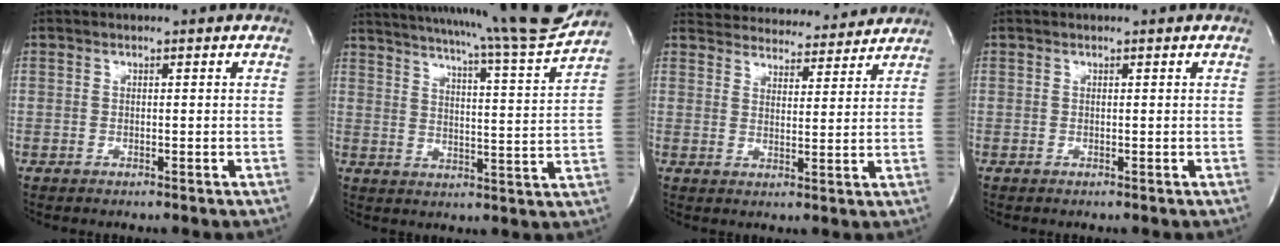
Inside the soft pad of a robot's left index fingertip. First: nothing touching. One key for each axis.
{"total": 19.8, "fx": 17.9, "fy": -1.5, "fz": 8.5, "tx": -0.139, "ty": -0.056, "tz": 0.237}
{"total": 13.4, "fx": 12.9, "fy": 3.1, "fz": 2.0, "tx": -0.018, "ty": 0.008, "tz": 0.164}
{"total": 0.0}